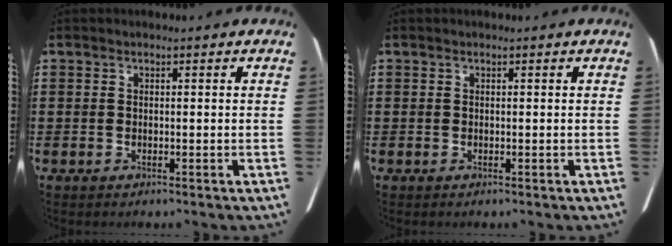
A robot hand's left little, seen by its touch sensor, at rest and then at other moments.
{"total": 0.0}